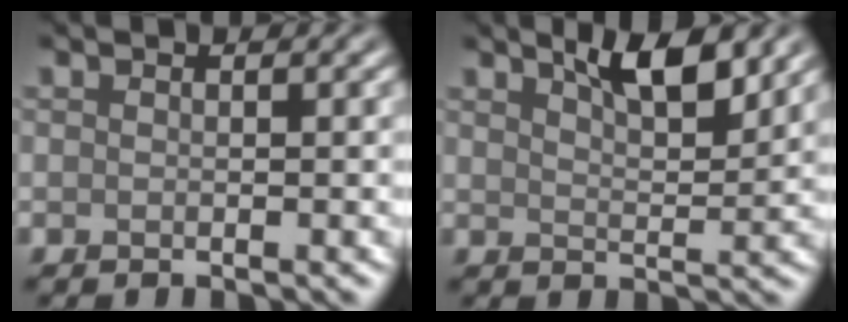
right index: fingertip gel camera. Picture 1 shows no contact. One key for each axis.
{"total": 4.6, "fx": 3.1, "fy": 1.3, "fz": 3.1, "tx": -0.043, "ty": 0.004, "tz": 0.047}